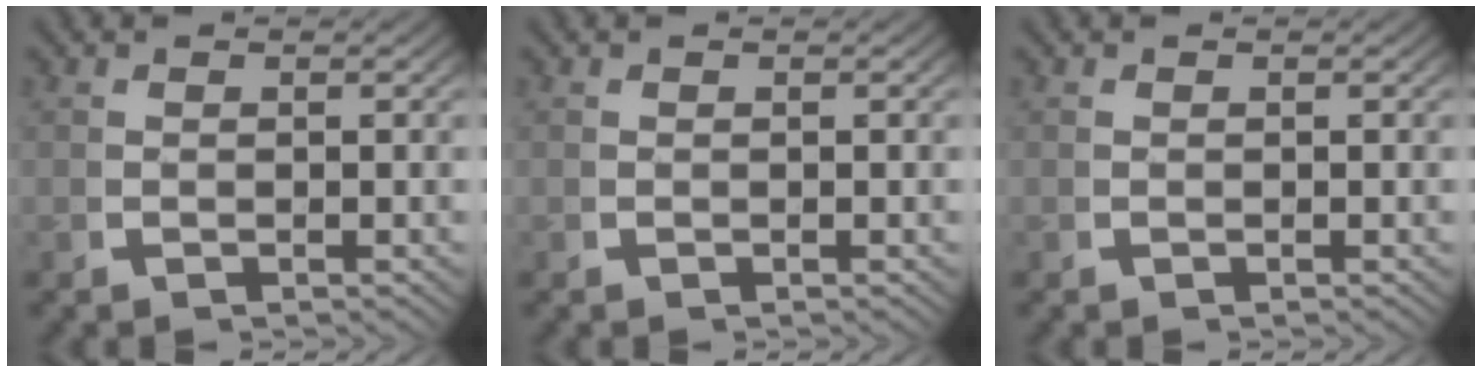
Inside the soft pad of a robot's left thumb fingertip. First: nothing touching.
{"total": 0.0}
{"total": 0.0}